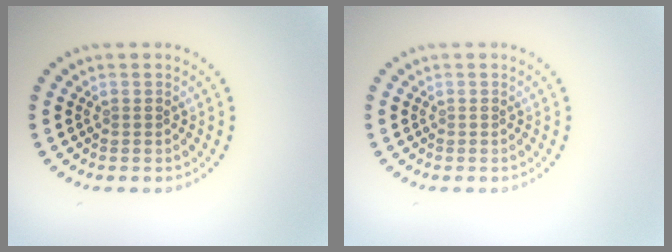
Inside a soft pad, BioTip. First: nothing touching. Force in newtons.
{"total": 0.0}